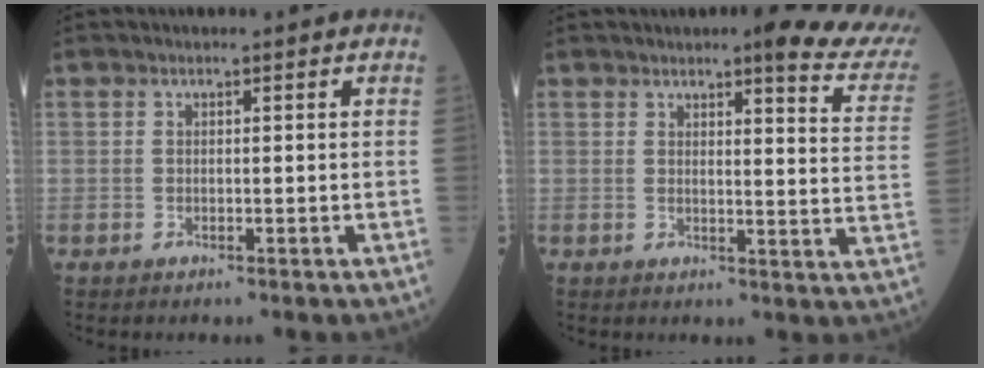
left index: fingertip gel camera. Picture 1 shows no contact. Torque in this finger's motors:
{"motor_torque": [1.07, -1.07, 0.44, 0.08]}